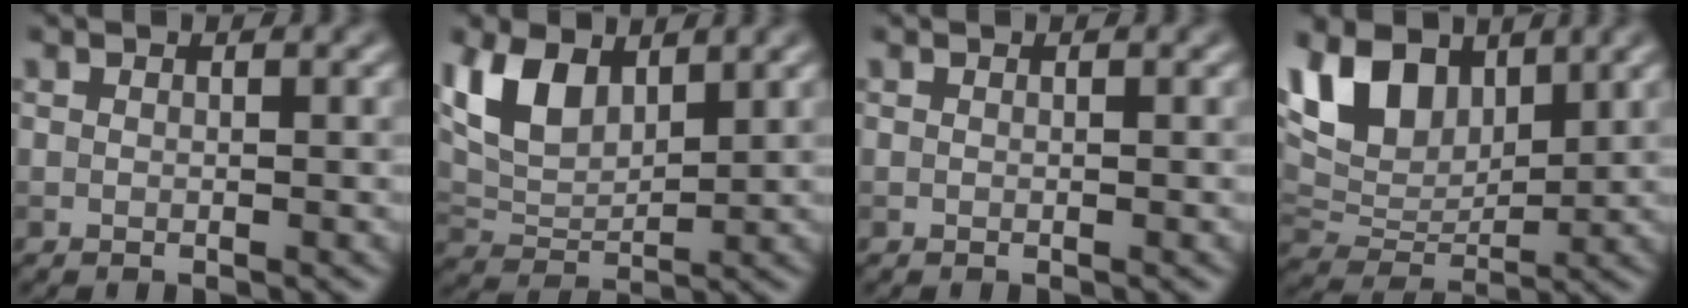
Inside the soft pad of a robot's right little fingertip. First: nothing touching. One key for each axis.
{"total": 6.2, "fx": 3.2, "fy": 3.4, "fz": 4.1, "tx": -0.085, "ty": 0.001, "tz": 0.059}
{"total": 0.0}
{"total": 8.4, "fx": 4.2, "fy": 5.0, "fz": 5.2, "tx": -0.117, "ty": 0.002, "tz": 0.076}